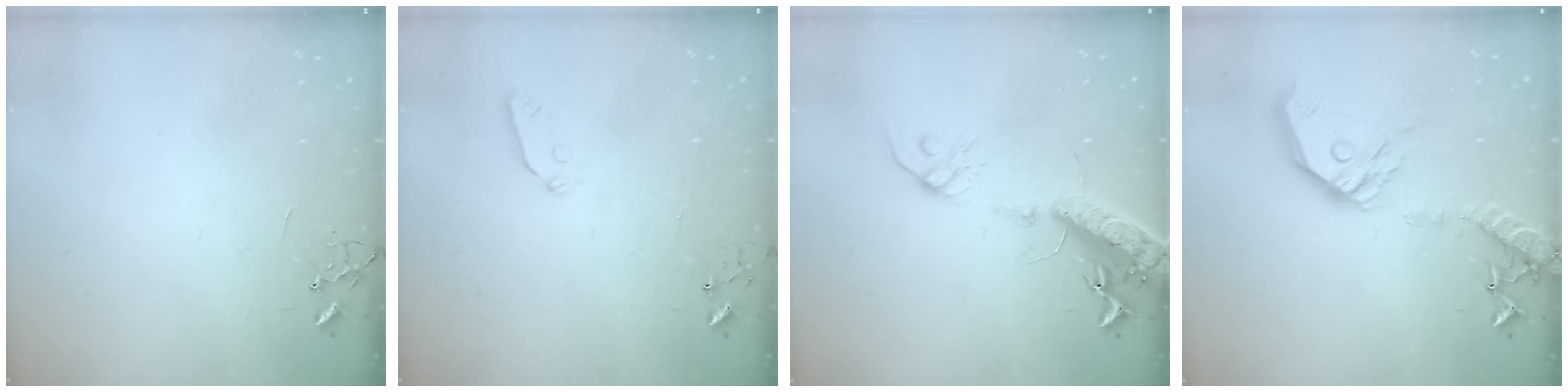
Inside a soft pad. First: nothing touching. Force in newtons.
{"total": 4.2, "press": 4.2, "slide": 0.5}
{"total": 16.6, "press": 16.1, "slide": 4.0}
{"total": 17.9, "press": 17.7, "slide": 2.6}